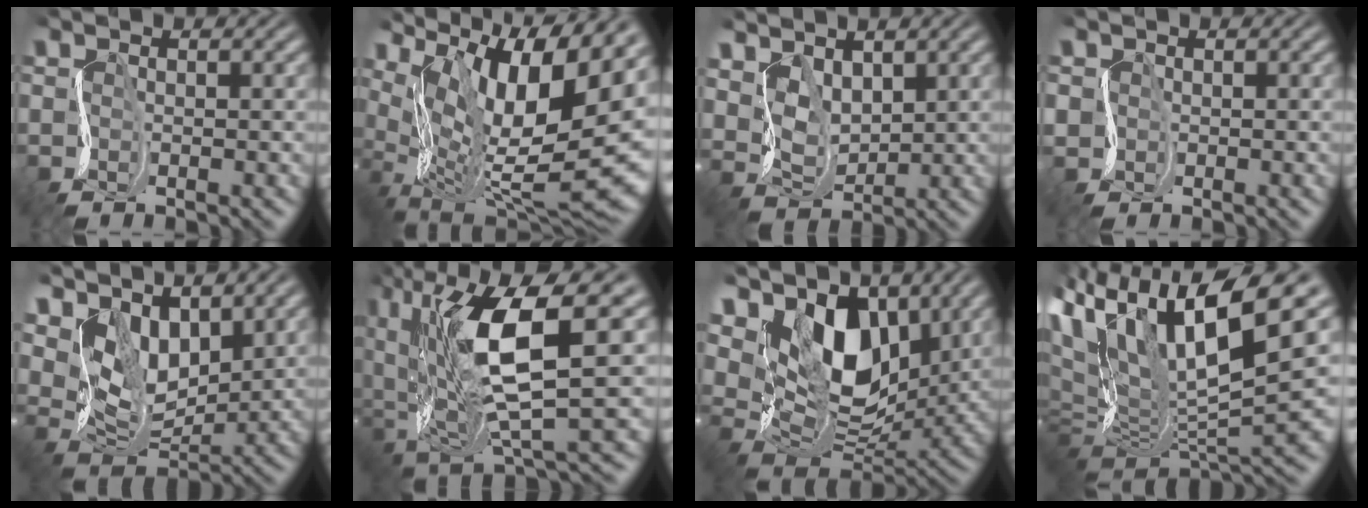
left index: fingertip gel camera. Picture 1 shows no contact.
{"total": 15.9, "force": [4.8, 6.2, 13.8], "torque": [-0.214, 0.015, 0.102]}
{"total": 3.7, "force": [2.7, 2.1, 1.3], "torque": [-0.044, -0.003, 0.059]}
{"total": 1.5, "force": [-0.2, 1.5, 0.2], "torque": [0.000, -0.003, -0.005]}
{"total": 7.2, "force": [4.5, 4.1, 3.9], "torque": [-0.085, -0.006, 0.084]}
{"total": 10.9, "force": [2.2, 4.7, 9.6], "torque": [-0.193, -0.006, 0.044]}
{"total": 11.1, "force": [6.0, 6.5, 6.7], "torque": [-0.123, -0.003, 0.105]}
{"total": 14.7, "force": [5.9, 5.3, 12.4], "torque": [-0.231, 0.023, 0.105]}